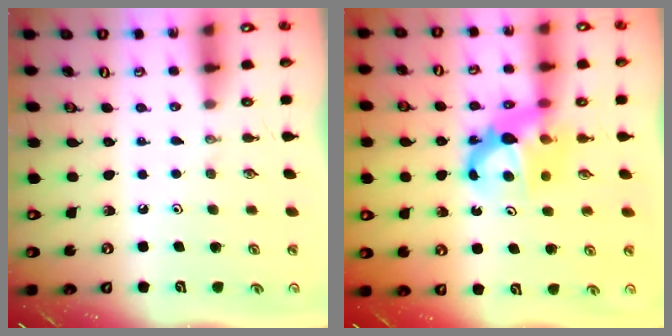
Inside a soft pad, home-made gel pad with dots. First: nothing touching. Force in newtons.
{"total": 7.2, "press": 7.2, "slide": 0.1}